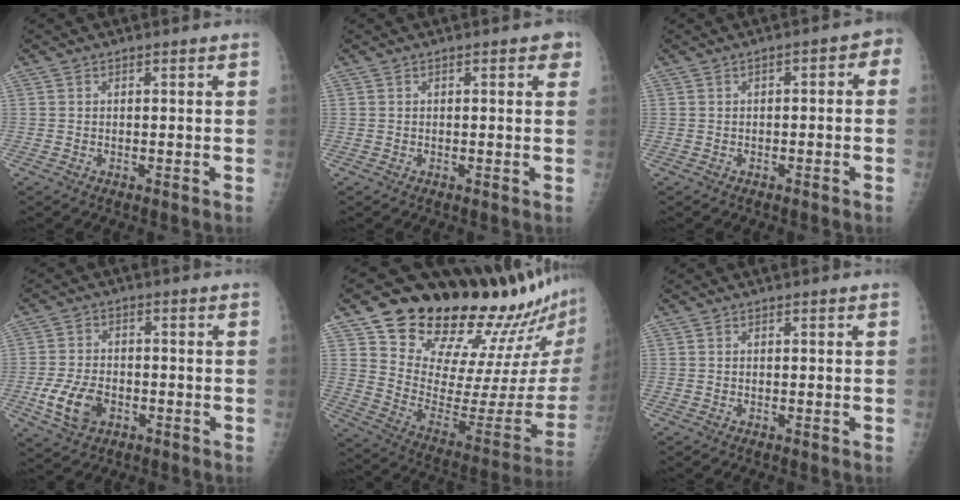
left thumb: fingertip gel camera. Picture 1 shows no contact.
{"total": 2.0, "force": [1.0, 0.9, 1.5], "torque": [-0.004, 0.001, 0.007]}
{"total": 3.2, "force": [-0.6, 1.7, 2.6], "torque": [-0.018, 0.026, -0.016]}
{"total": 8.0, "force": [-2.6, 5.4, 5.3], "torque": [-0.100, 0.007, -0.046]}
{"total": 28.3, "force": [23.9, 7.6, 13.1], "torque": [-0.160, -0.177, 0.342]}
{"total": 0.0}